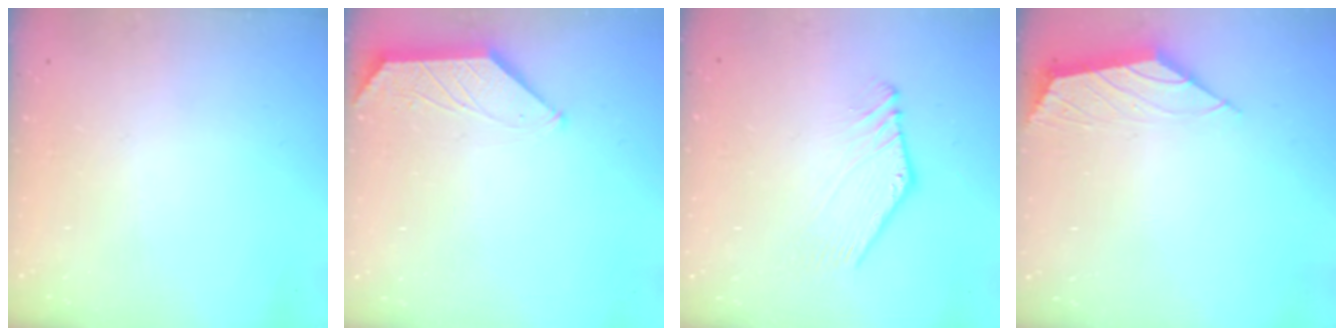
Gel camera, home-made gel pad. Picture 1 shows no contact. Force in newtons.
{"total": 1.5, "press": 1.4, "slide": 0.3}
{"total": 1.5, "press": 1.4, "slide": 0.2}
{"total": 2.0, "press": 2.0, "slide": 0.5}